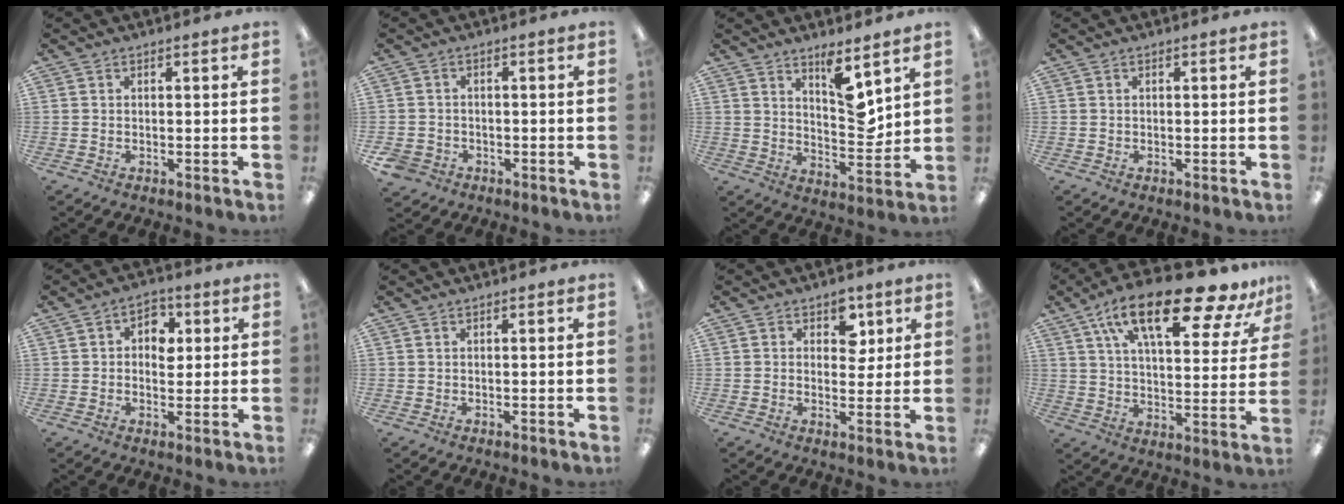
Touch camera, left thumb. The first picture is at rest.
{"total": 2.8, "force": [-1.8, 2.1, 0.5], "torque": [-0.023, 0.002, -0.038]}
{"total": 9.3, "force": [6.4, 3.2, 5.9], "torque": [-0.079, -0.048, 0.105]}
{"total": 0.0}
{"total": 5.6, "force": [0.8, 4.2, 3.6], "torque": [-0.034, -0.003, 0.006]}
{"total": 0.0}
{"total": 5.8, "force": [2.6, 3.9, 3.5], "torque": [-0.028, -0.009, 0.039]}
{"total": 21.6, "force": [14.5, 6.8, 14.5], "torque": [-0.233, -0.078, 0.234]}